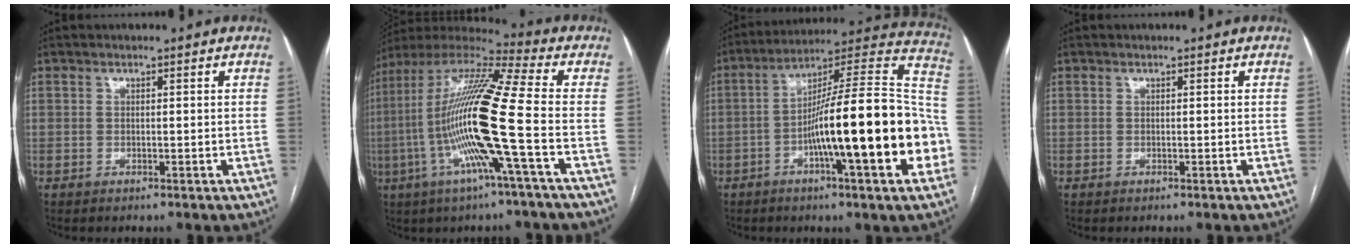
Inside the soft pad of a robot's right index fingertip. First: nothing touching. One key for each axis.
{"total": 19.3, "fx": -3.9, "fy": -0.4, "fz": 18.9, "tx": -0.373, "ty": -0.003, "tz": -0.089}
{"total": 24.9, "fx": -5.9, "fy": 2.4, "fz": 24.0, "tx": -0.288, "ty": 0.024, "tz": -0.090}
{"total": 0.0}